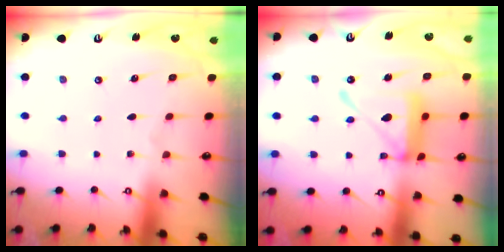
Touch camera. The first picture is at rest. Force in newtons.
{"total": 17.4, "press": 17.3, "slide": 1.8}